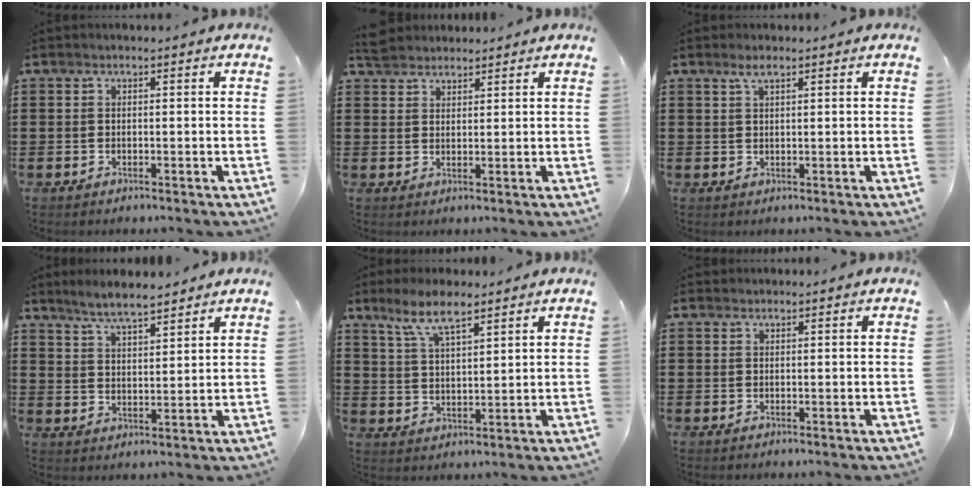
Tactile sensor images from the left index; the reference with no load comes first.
{"total": 2.7, "force": [2.5, 0.9, 0.3], "torque": [-0.013, 0.001, 0.050]}
{"total": 1.9, "force": [1.1, 0.4, 1.5], "torque": [-0.032, 0.003, 0.019]}
{"total": 4.9, "force": [4.6, 0.4, 1.7], "torque": [-0.048, -0.009, 0.082]}
{"total": 6.4, "force": [4.9, 1.4, 3.8], "torque": [-0.089, -0.001, 0.088]}
{"total": 0.5, "force": [0.4, 0.3, 0.0], "torque": [-0.002, 0.001, 0.009]}